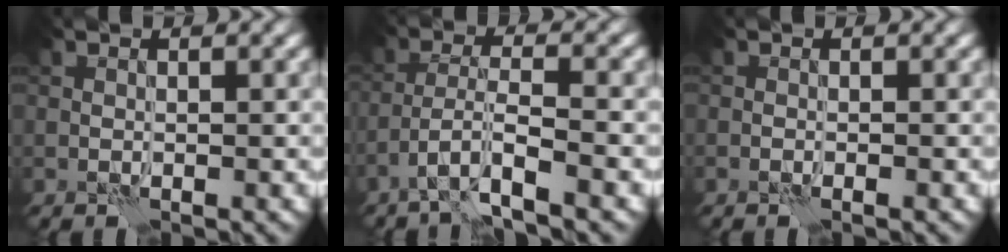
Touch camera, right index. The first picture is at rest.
{"total": 4.4, "force": [-2.8, 0.6, 3.3], "torque": [-0.062, 0.003, -0.060]}
{"total": 0.6, "force": [-0.4, 0.0, 0.4], "torque": [-0.006, 0.000, -0.007]}